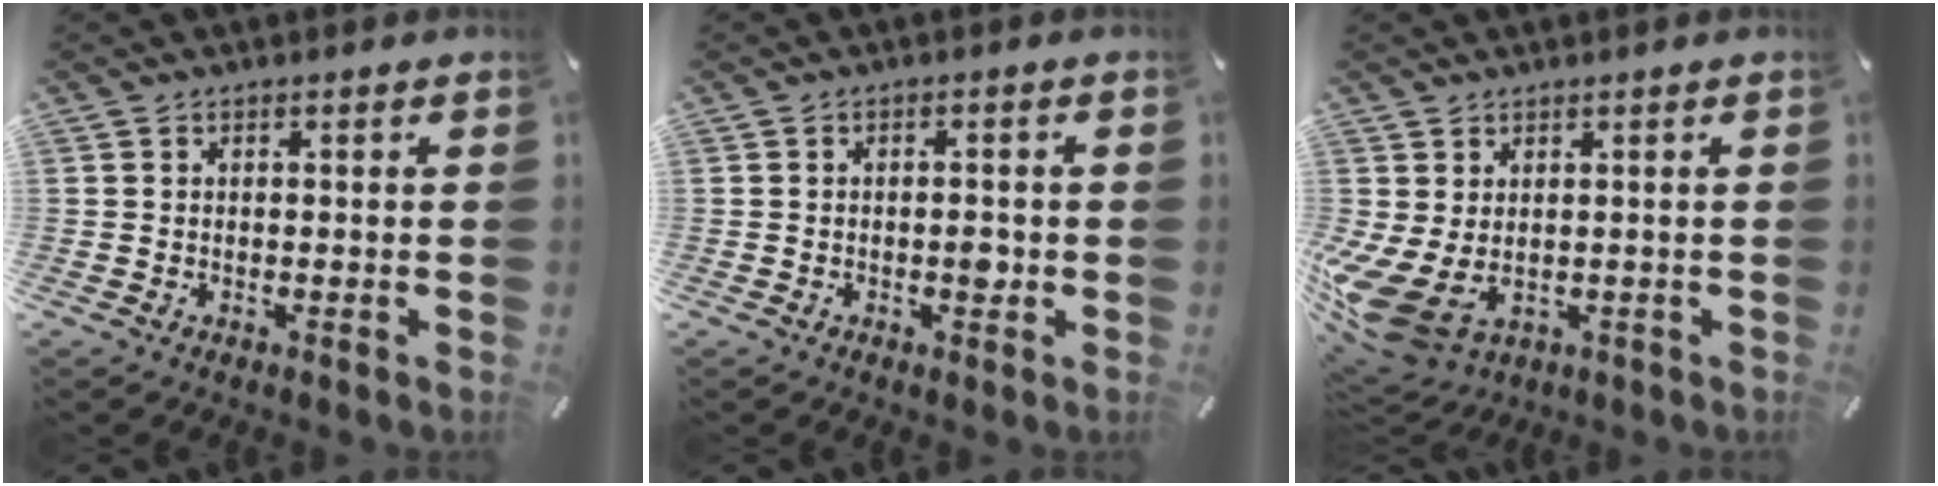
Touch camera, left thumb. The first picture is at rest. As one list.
[{"total": 2.7, "force": [-0.6, 1.4, 2.2], "torque": [-0.030, 0.002, -0.013]}, {"total": 7.4, "force": [-0.5, 5.4, 5.0], "torque": [-0.128, -0.014, -0.006]}]